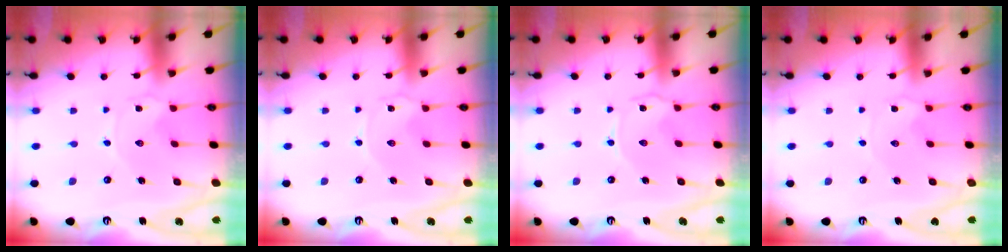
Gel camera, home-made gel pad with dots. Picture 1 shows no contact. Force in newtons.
{"total": 0.0}
{"total": 0.6, "press": 0.6, "slide": 0.2}
{"total": 1.8, "press": 1.7, "slide": 0.3}